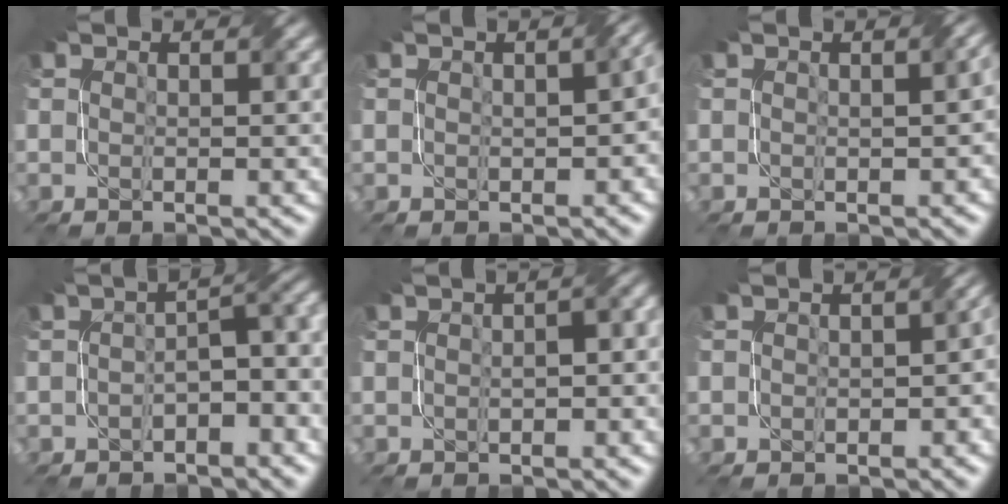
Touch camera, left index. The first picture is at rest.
{"total": 3.0, "force": [0.1, 1.4, 2.6], "torque": [-0.024, 0.004, 0.011]}
{"total": 1.5, "force": [0.1, 0.4, 1.4], "torque": [-0.018, 0.006, 0.005]}
{"total": 4.8, "force": [-1.6, 2.1, 4.0], "torque": [-0.050, 0.011, -0.029]}
{"total": 3.9, "force": [0.3, 1.7, 3.4], "torque": [-0.041, 0.013, -0.002]}
{"total": 3.3, "force": [-0.4, 2.1, 2.5], "torque": [-0.012, -0.003, 0.000]}